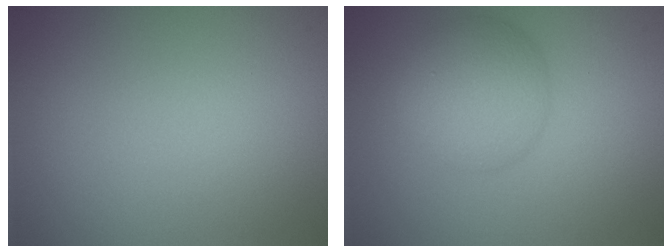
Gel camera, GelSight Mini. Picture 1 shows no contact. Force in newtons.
{"total": 5.2, "press": 5.2, "slide": 0.2}